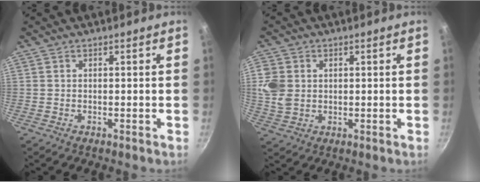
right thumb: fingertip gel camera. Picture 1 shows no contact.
{"total": 7.0, "force": [0.9, 5.7, 4.0], "torque": [-0.073, -0.005, 0.018]}